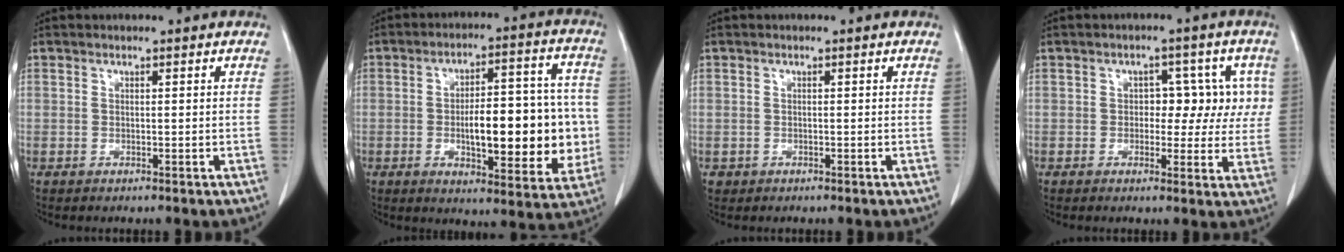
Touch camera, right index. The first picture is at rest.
{"total": 16.3, "force": [-1.8, 5.7, 15.2], "torque": [-0.213, 0.023, -0.018]}
{"total": 0.8, "force": [0.0, 0.8, 0.0], "torque": [0.006, 0.005, -0.003]}
{"total": 6.4, "force": [1.1, 4.3, 4.6], "torque": [-0.033, 0.024, 0.012]}